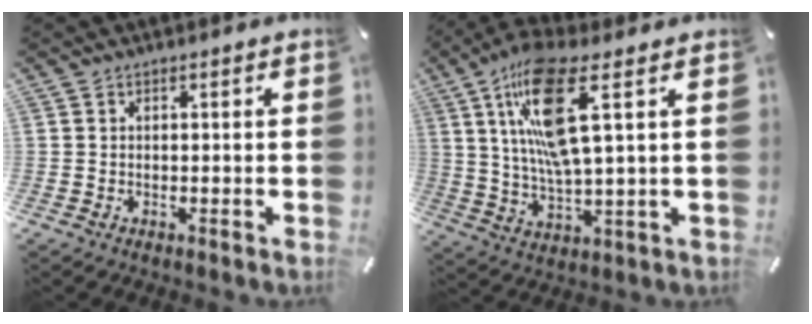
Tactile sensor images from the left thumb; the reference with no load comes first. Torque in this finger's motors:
{"motor_torque": [2.50, 2.51, 0.86, 0.03, 0.26]}